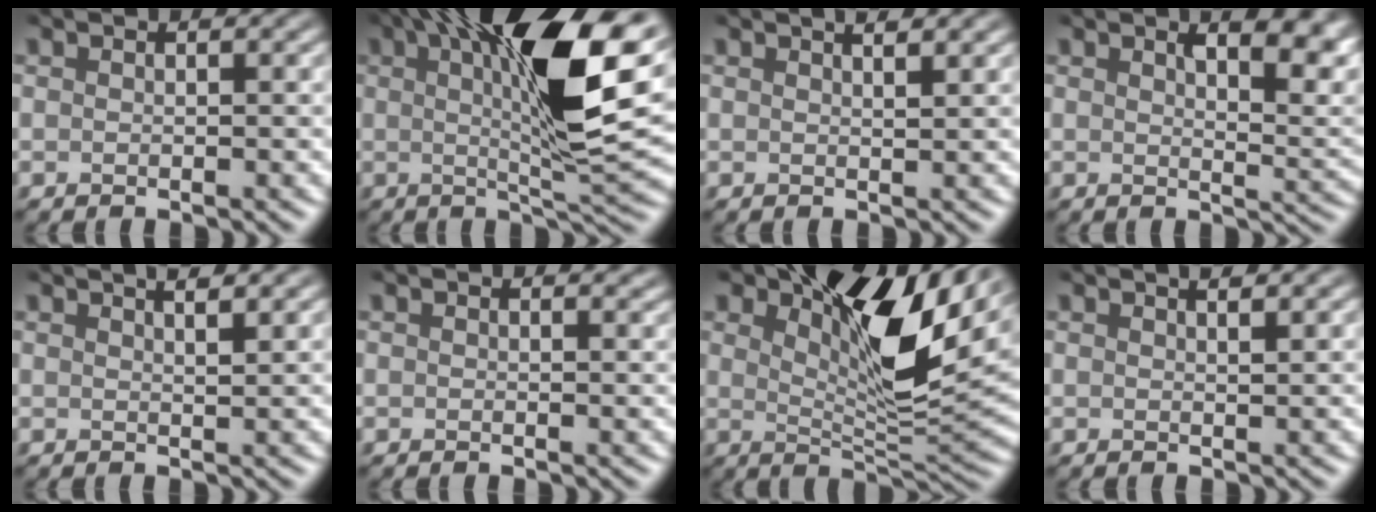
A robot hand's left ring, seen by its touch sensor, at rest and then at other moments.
{"total": 13.9, "force": [4.2, 3.0, 12.8], "torque": [-0.171, 0.003, 0.062]}
{"total": 2.0, "force": [1.4, 0.7, 1.3], "torque": [-0.004, 0.007, 0.005]}
{"total": 7.1, "force": [3.4, 2.7, 5.6], "torque": [-0.054, 0.006, 0.051]}
{"total": 3.0, "force": [2.1, 1.0, 1.9], "torque": [0.005, 0.011, 0.000]}
{"total": 0.6, "force": [0.5, 0.1, 0.2], "torque": [-0.001, -0.001, 0.008]}
{"total": 12.1, "force": [5.5, 4.8, 9.7], "torque": [-0.147, 0.010, 0.092]}
{"total": 1.7, "force": [1.2, 0.5, 1.1], "torque": [-0.008, 0.004, 0.006]}